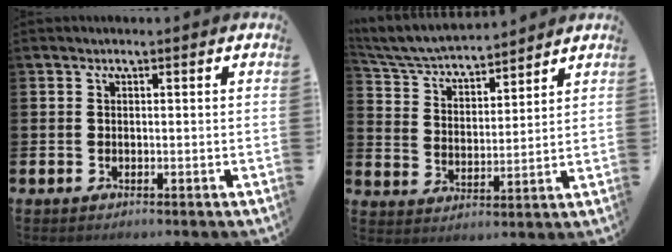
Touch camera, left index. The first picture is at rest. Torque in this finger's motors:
{"motor_torque": [0.46, -0.43, 0.46, 0.15]}